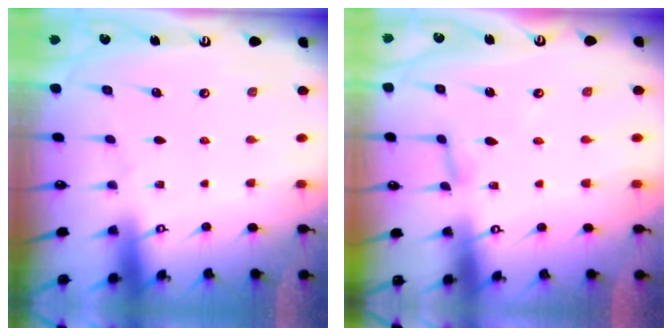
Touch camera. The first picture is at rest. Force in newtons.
{"total": 2.5, "press": 2.5, "slide": 0.2}